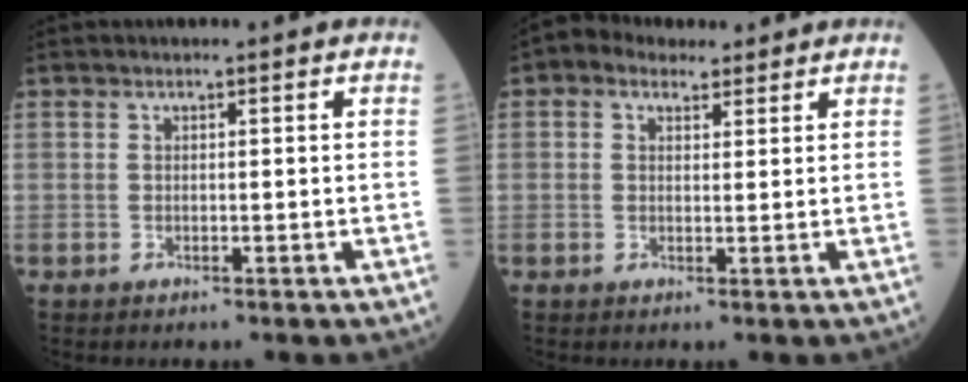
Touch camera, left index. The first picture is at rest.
{"total": 4.6, "force": [3.1, 2.9, 1.9], "torque": [-0.039, 0.031, 0.055]}